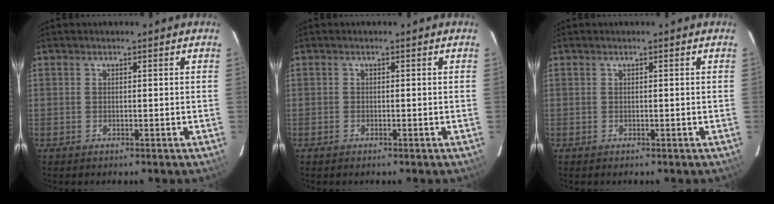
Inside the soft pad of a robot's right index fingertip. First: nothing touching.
{"total": 0.5, "force": [-0.4, 0.2, 0.2], "torque": [-0.005, 0.000, -0.011]}
{"total": 0.0}